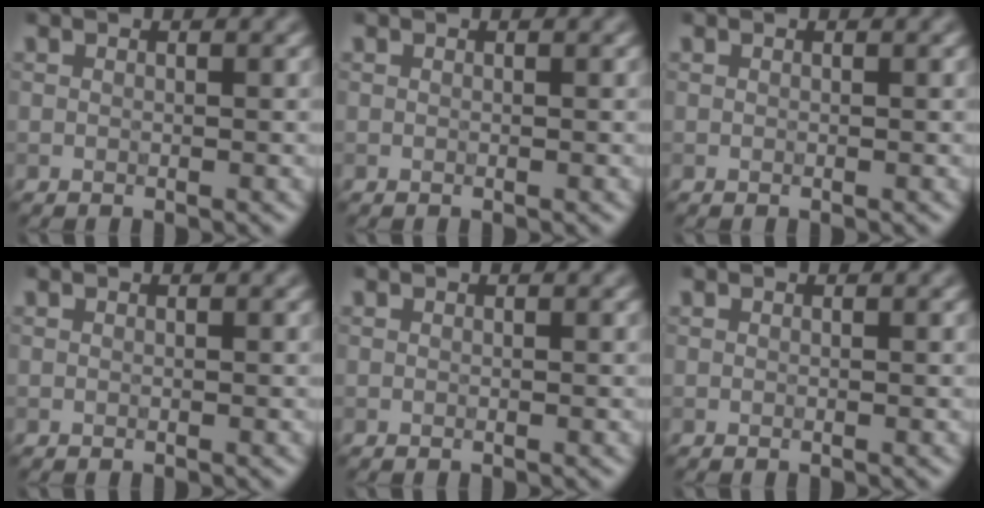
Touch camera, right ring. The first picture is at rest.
{"total": 0.0}
{"total": 0.0}
{"total": 0.0}
{"total": 0.0}
{"total": 0.0}